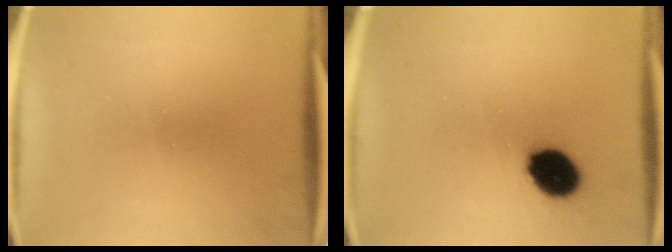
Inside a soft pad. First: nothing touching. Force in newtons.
{"total": 10.6}